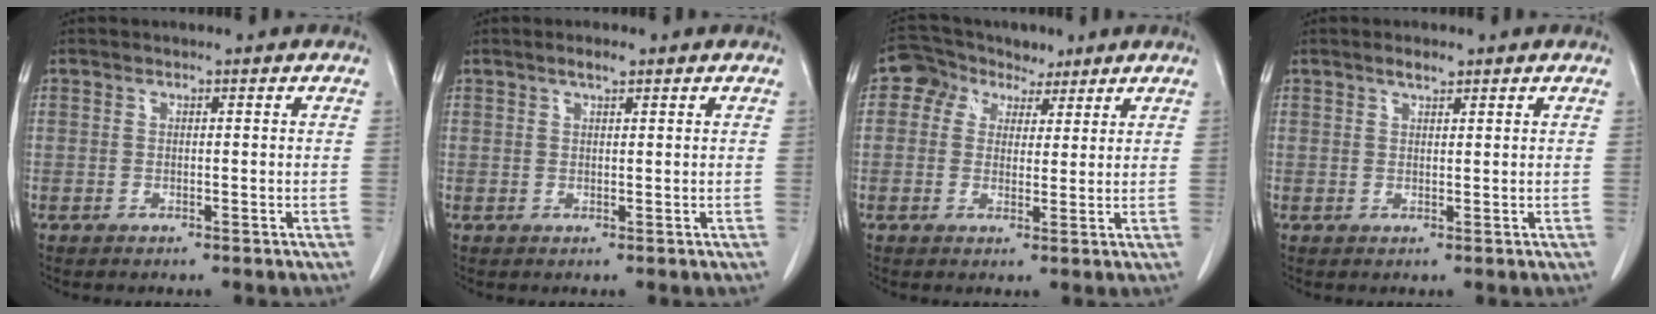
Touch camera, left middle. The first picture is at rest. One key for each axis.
{"total": 1.5, "fx": 1.1, "fy": 0.3, "fz": 1.1, "tx": -0.023, "ty": 0.002, "tz": 0.019}
{"total": 5.7, "fx": 3.3, "fy": 4.5, "fz": 1.3, "tx": -0.023, "ty": 0.033, "tz": 0.057}
{"total": 1.6, "fx": 1.2, "fy": 0.4, "fz": 1.0, "tx": -0.021, "ty": 0.001, "tz": 0.023}